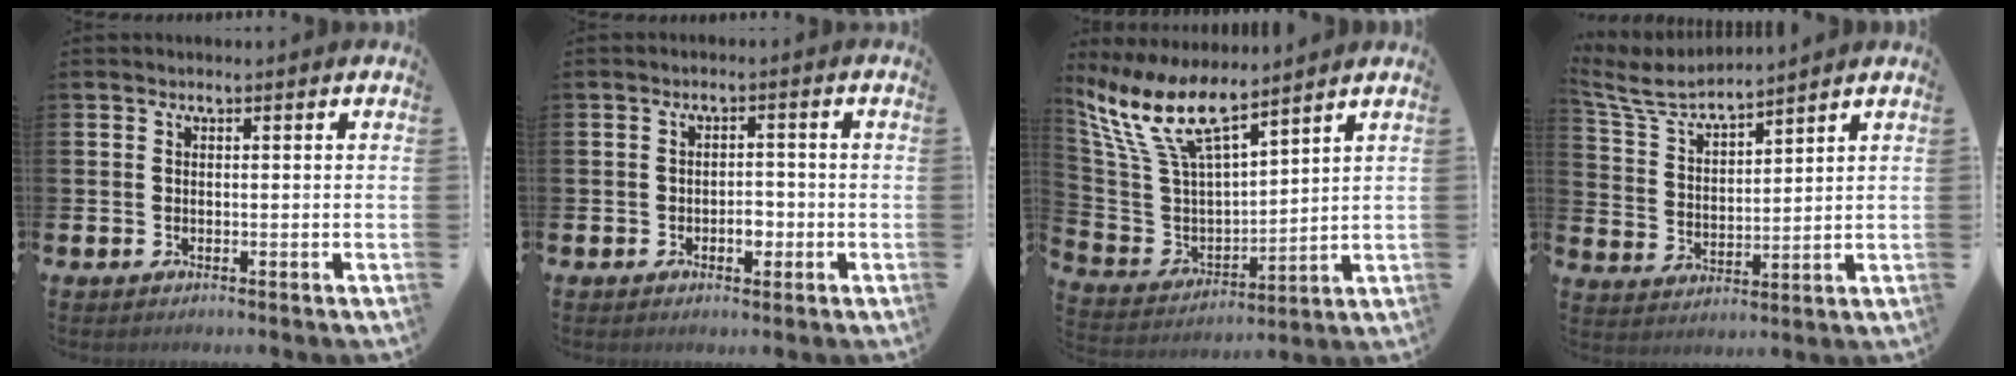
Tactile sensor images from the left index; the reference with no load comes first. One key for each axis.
{"total": 2.1, "fx": -0.8, "fy": 1.3, "fz": 1.4, "tx": -0.015, "ty": -0.001, "tz": -0.018}
{"total": 10.8, "fx": 8.6, "fy": 2.9, "fz": 5.8, "tx": -0.151, "ty": -0.043, "tz": 0.153}
{"total": 5.2, "fx": 5.0, "fy": 0.8, "fz": 1.3, "tx": -0.051, "ty": -0.035, "tz": 0.085}